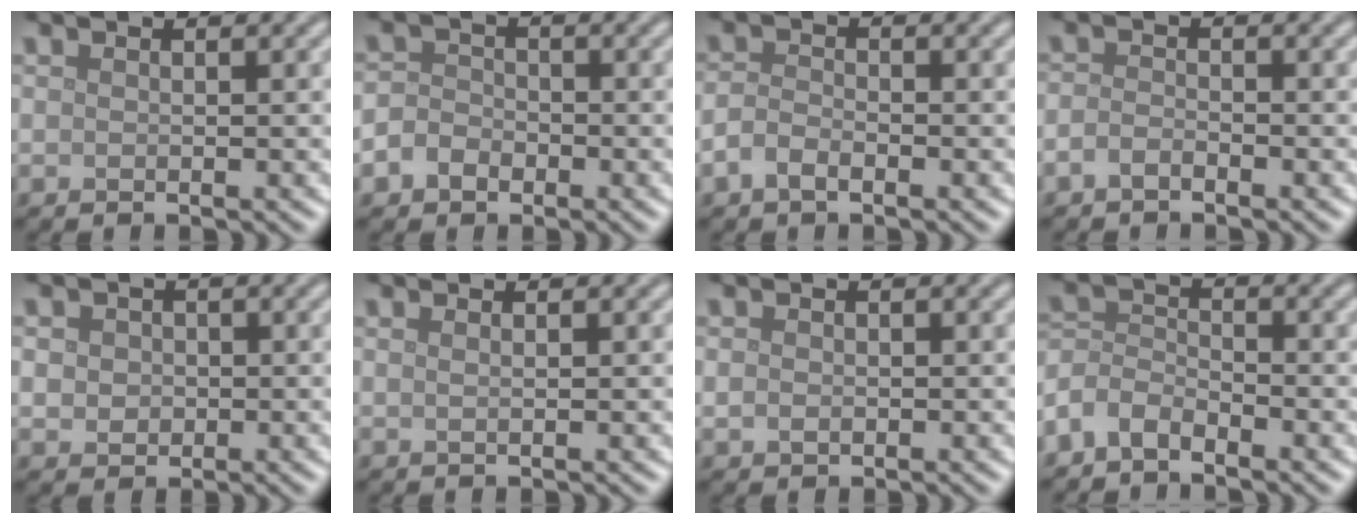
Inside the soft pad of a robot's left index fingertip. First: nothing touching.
{"total": 2.4, "force": [-1.1, 1.9, 1.0], "torque": [-0.011, 0.002, -0.029]}
{"total": 1.9, "force": [-1.0, 0.9, 1.3], "torque": [-0.027, 0.002, -0.025]}
{"total": 1.2, "force": [-0.9, 0.5, 0.7], "torque": [-0.016, 0.003, -0.022]}
{"total": 2.6, "force": [0.4, 2.3, 1.2], "torque": [-0.016, 0.011, 0.001]}
{"total": 0.9, "force": [0.5, 0.4, 0.7], "torque": [-0.006, -0.002, 0.001]}
{"total": 0.9, "force": [0.0, 0.7, 0.5], "torque": [-0.010, -0.002, 0.000]}
{"total": 3.1, "force": [-2.4, 1.5, 1.2], "torque": [-0.028, 0.004, -0.061]}